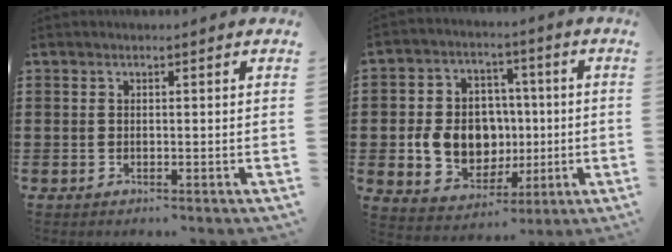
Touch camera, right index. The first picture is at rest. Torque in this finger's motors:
{"motor_torque": [2.14, 0.00, 1.05, 0.21]}